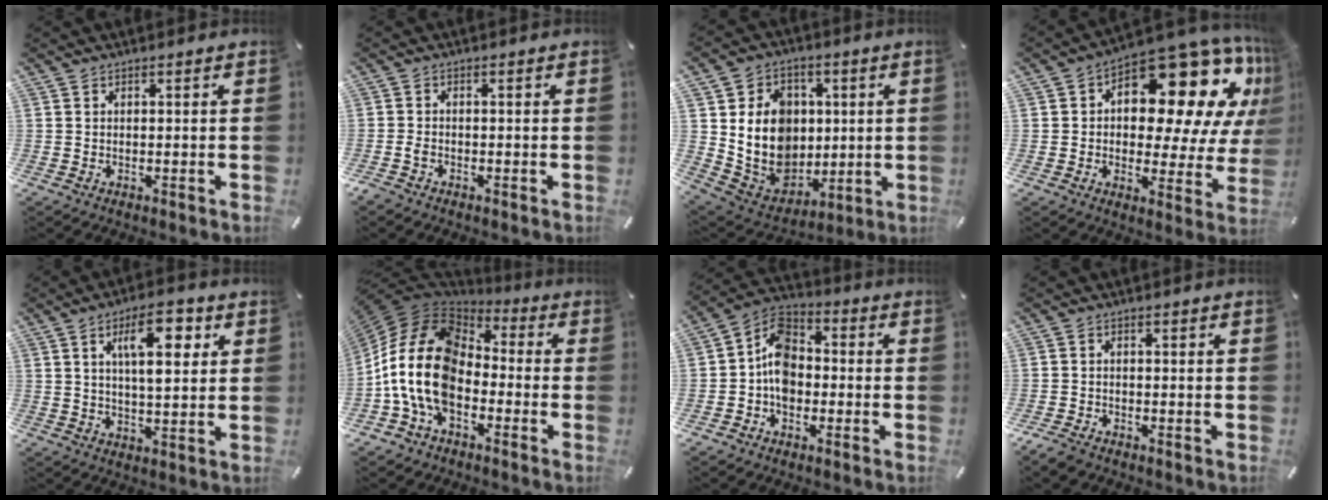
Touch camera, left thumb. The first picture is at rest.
{"total": 1.6, "force": [-1.1, 0.9, 0.6], "torque": [-0.013, 0.005, -0.022]}
{"total": 15.5, "force": [2.2, 13.9, 6.7], "torque": [-0.132, -0.011, 0.058]}
{"total": 19.8, "force": [9.5, 10.3, 14.0], "torque": [-0.174, -0.089, 0.154]}
{"total": 11.6, "force": [4.5, 5.0, 9.5], "torque": [-0.143, -0.006, 0.070]}
{"total": 17.6, "force": [-4.3, 12.0, 12.2], "torque": [-0.279, 0.016, -0.085]}
{"total": 8.5, "force": [-2.2, 6.7, 4.7], "torque": [-0.109, 0.017, -0.045]}
{"total": 2.6, "force": [-2.2, 1.3, 0.6], "torque": [-0.024, 0.007, -0.046]}